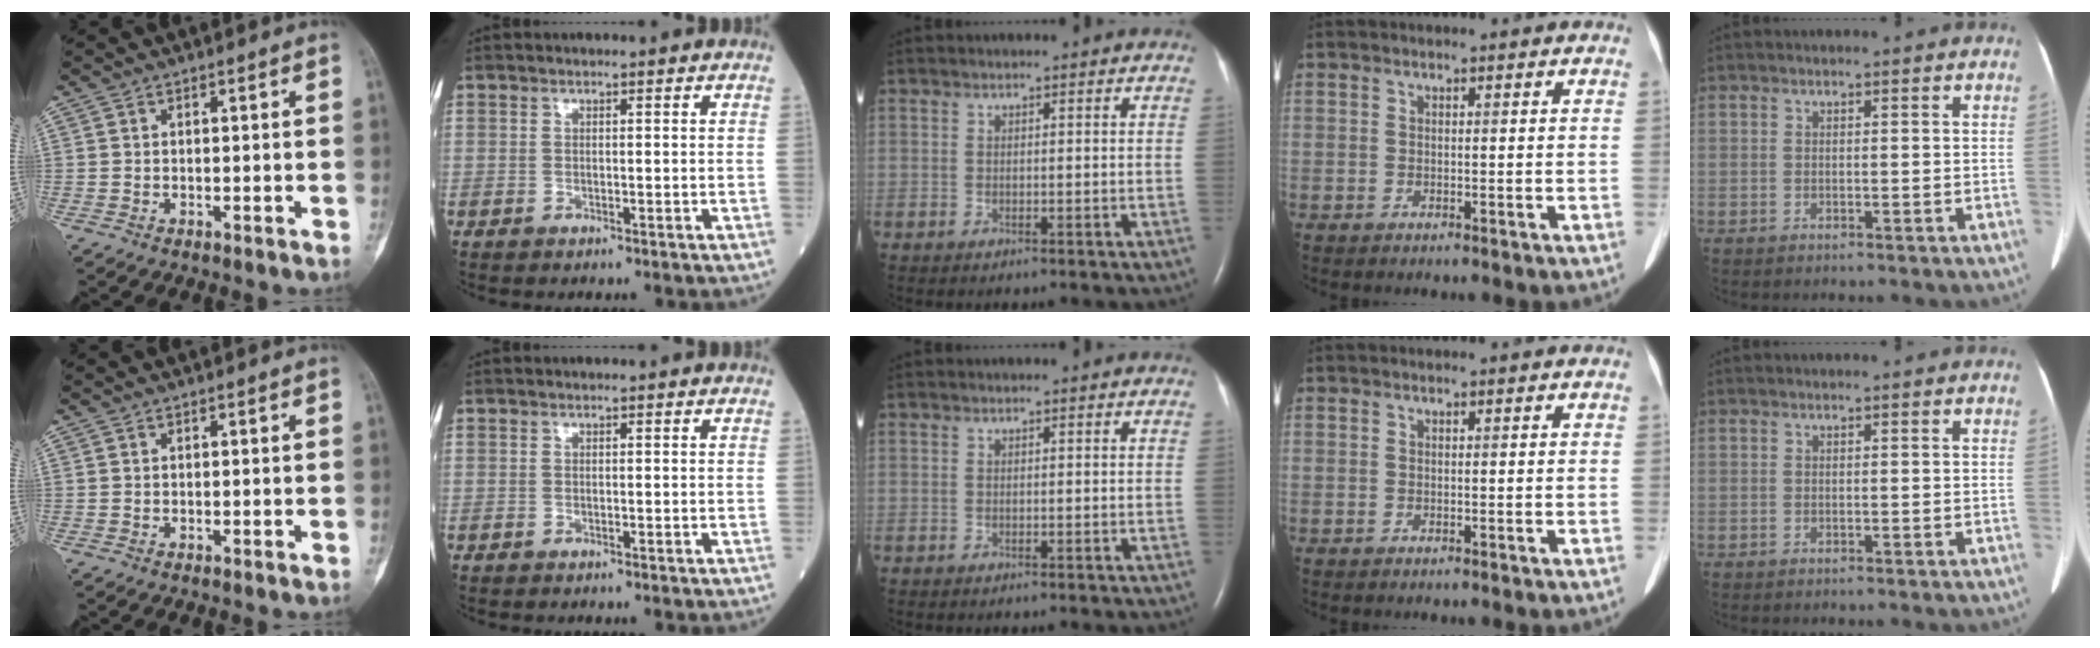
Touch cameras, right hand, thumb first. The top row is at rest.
{}